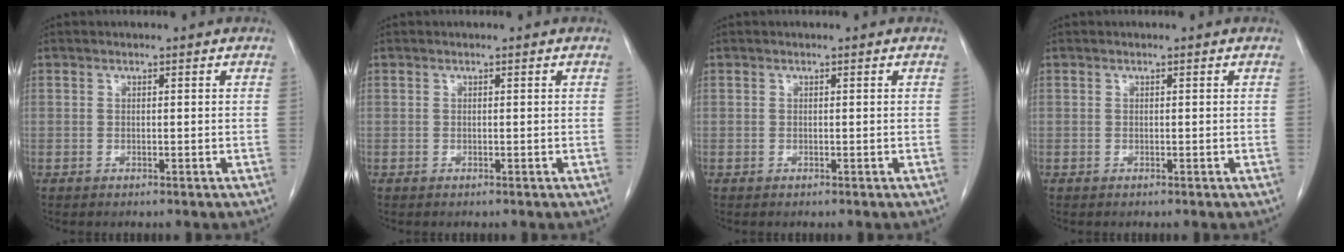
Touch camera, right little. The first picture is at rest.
{"total": 0.0}
{"total": 0.0}
{"total": 0.0}